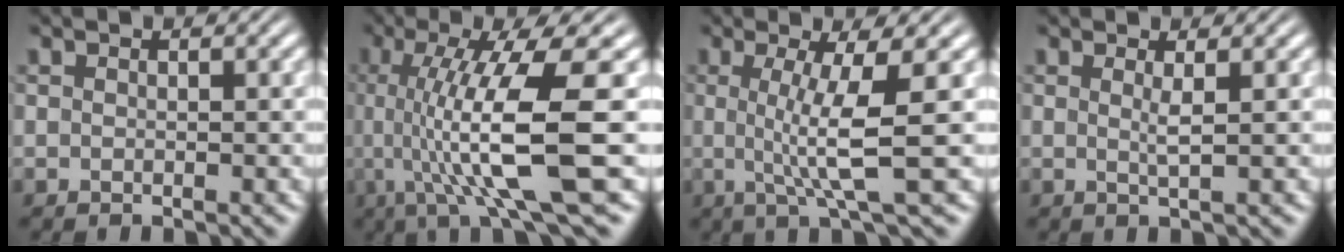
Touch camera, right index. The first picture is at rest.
{"total": 10.2, "force": [0.3, 2.4, 9.9], "torque": [-0.167, -0.004, 0.007]}
{"total": 5.0, "force": [0.2, -0.2, 5.0], "torque": [-0.090, -0.013, 0.009]}
{"total": 1.2, "force": [0.4, -0.5, 1.0], "torque": [-0.023, -0.010, 0.011]}